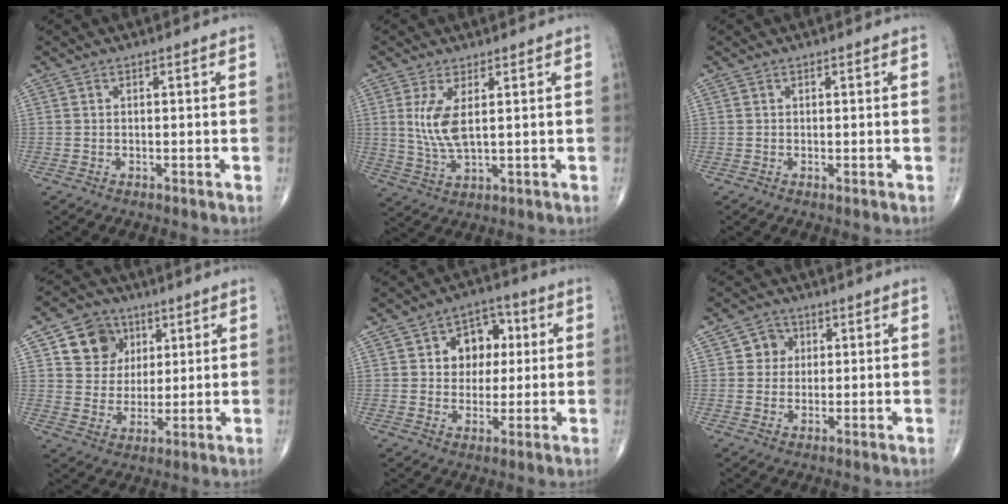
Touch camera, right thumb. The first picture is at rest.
{"total": 6.6, "force": [1.6, 2.3, 6.0], "torque": [-0.135, -0.017, 0.041]}
{"total": 0.0}
{"total": 10.2, "force": [4.3, 8.6, 3.4], "torque": [-0.021, -0.013, 0.075]}
{"total": 9.5, "force": [2.1, 7.3, 5.7], "torque": [-0.031, 0.007, 0.028]}
{"total": 4.0, "force": [1.1, 3.8, 0.8], "torque": [0.014, 0.003, 0.010]}